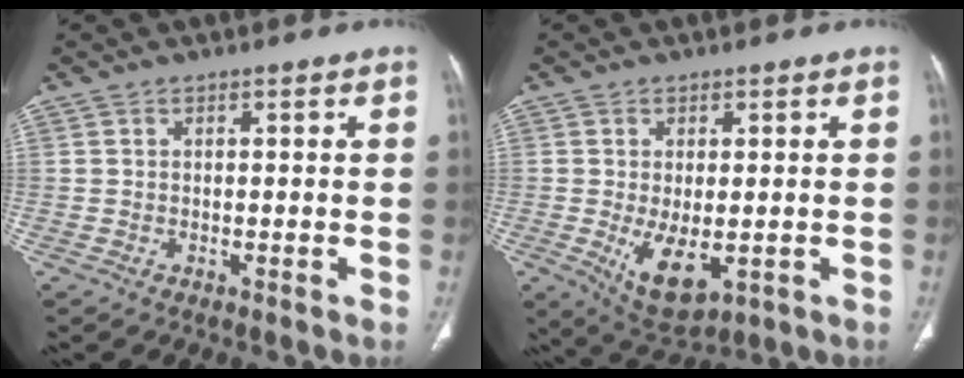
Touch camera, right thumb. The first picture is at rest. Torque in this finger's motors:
{"motor_torque": [-0.32, 0.62, 0.61, 0.34, 0.20]}